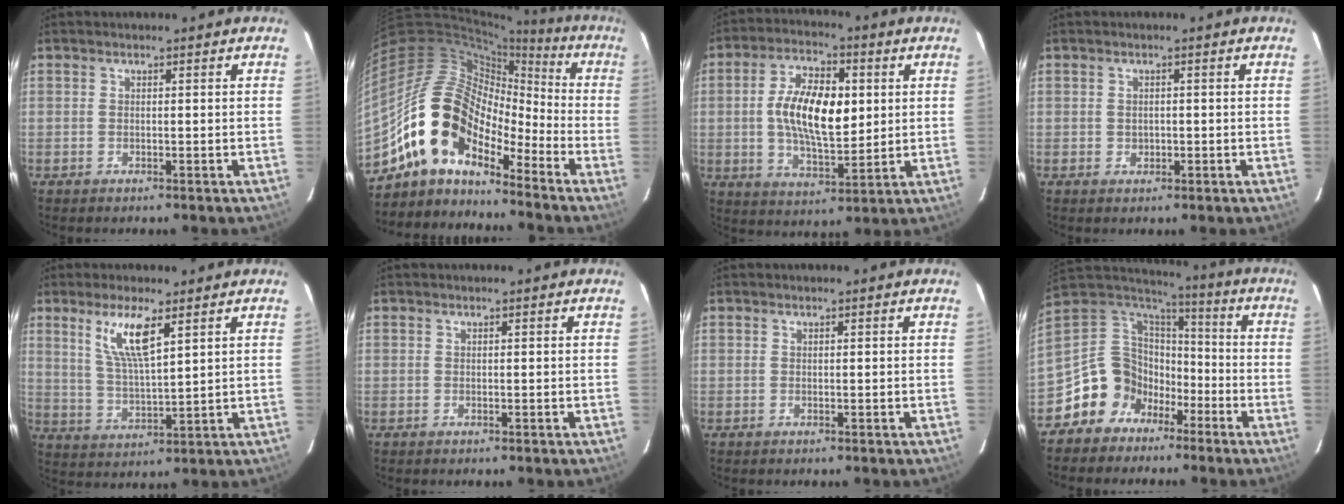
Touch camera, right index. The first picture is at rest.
{"total": 14.7, "force": [-10.3, 7.6, 7.1], "torque": [-0.126, 0.015, -0.203]}
{"total": 13.3, "force": [1.5, 6.2, 11.7], "torque": [-0.221, 0.009, 0.028]}
{"total": 1.4, "force": [-0.2, 1.4, 0.4], "torque": [-0.002, 0.001, -0.001]}
{"total": 8.6, "force": [4.5, 1.6, 7.2], "torque": [-0.138, -0.007, 0.096]}
{"total": 0.0}
{"total": 0.0}
{"total": 14.1, "force": [-7.5, 11.3, 3.8], "torque": [-0.104, 0.038, -0.135]}